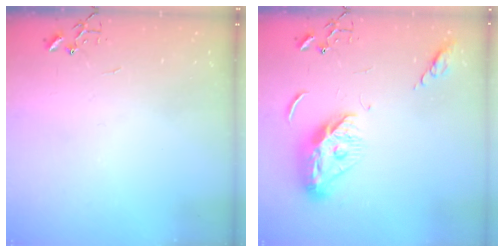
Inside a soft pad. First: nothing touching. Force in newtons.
{"total": 13.1, "press": 13.0, "slide": 1.3}